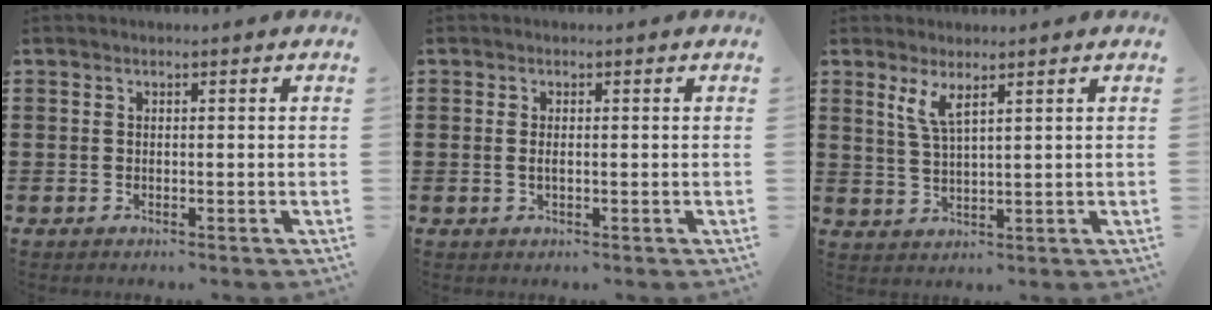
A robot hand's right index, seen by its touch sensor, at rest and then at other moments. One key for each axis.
{"total": 1.0, "fx": 0.0, "fy": 0.3, "fz": 1.0, "tx": -0.020, "ty": 0.000, "tz": -0.001}
{"total": 3.4, "fx": 2.2, "fy": 0.5, "fz": 2.5, "tx": -0.057, "ty": 0.001, "tz": 0.040}